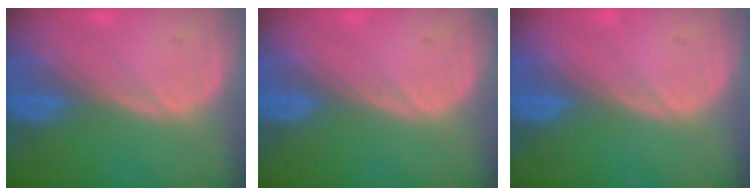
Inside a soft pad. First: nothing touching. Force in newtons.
{"total": 0.0}
{"total": 0.0}